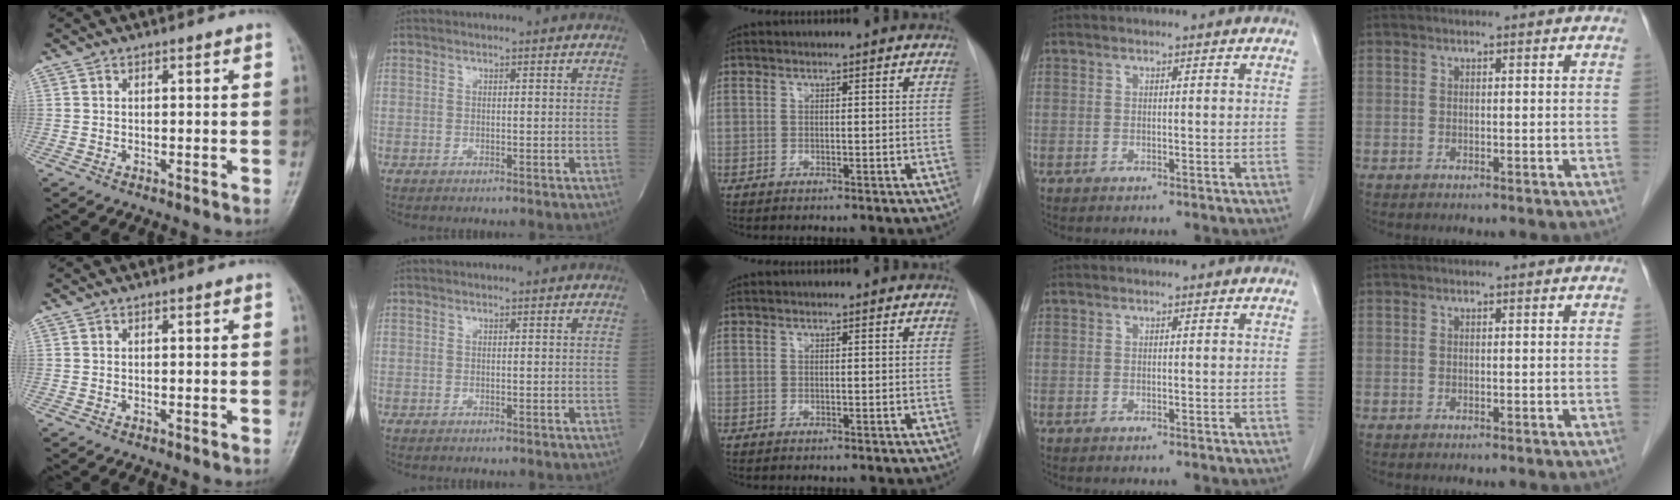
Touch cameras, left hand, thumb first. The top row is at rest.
{}